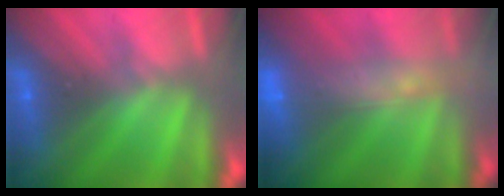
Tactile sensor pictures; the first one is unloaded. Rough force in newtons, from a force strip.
{"total": 8.9}